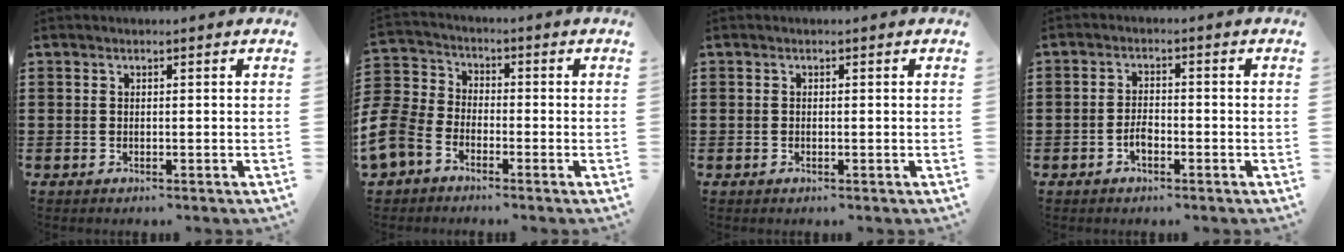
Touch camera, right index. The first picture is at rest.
{"total": 6.6, "force": [-4.2, 4.4, 2.5], "torque": [-0.095, 0.002, -0.093]}
{"total": 0.0}
{"total": 2.2, "force": [-1.1, 1.1, 1.5], "torque": [-0.031, 0.005, -0.021]}